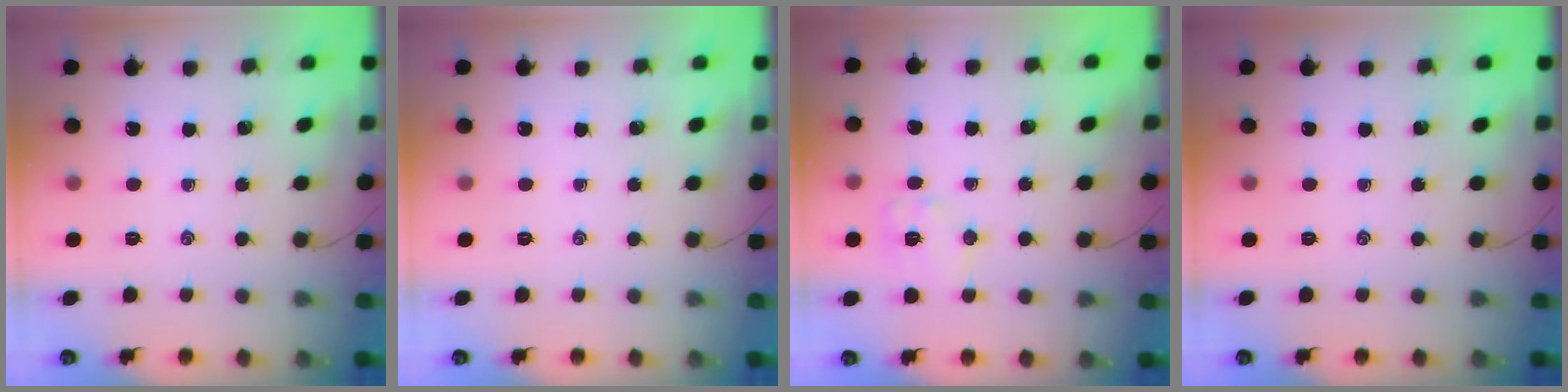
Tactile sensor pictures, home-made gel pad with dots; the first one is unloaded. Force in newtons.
{"total": 0.0}
{"total": 8.1, "press": 8.0, "slide": 1.4}
{"total": 0.0}